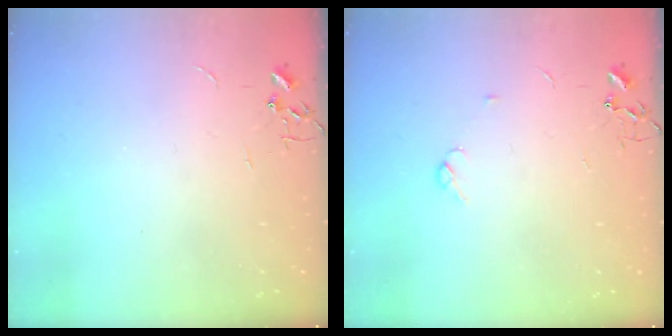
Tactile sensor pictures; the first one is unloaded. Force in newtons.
{"total": 3.9, "press": 3.6, "slide": 1.5}